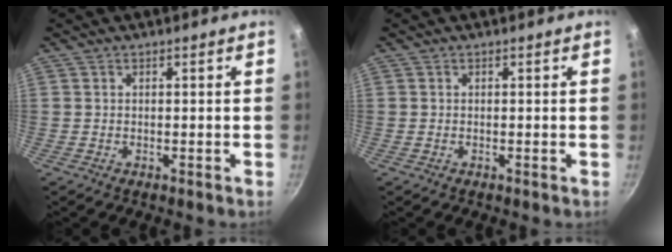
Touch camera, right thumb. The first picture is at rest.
{"total": 0.0}